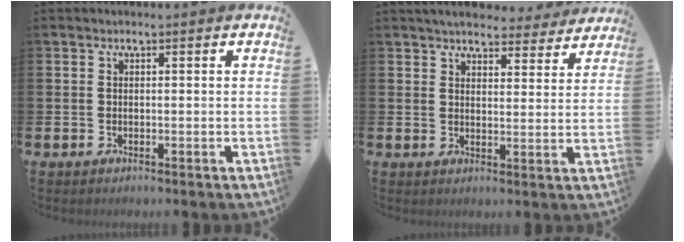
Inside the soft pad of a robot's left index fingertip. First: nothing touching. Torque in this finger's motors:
{"motor_torque": [0.73, -1.41, -0.04, 0.06]}